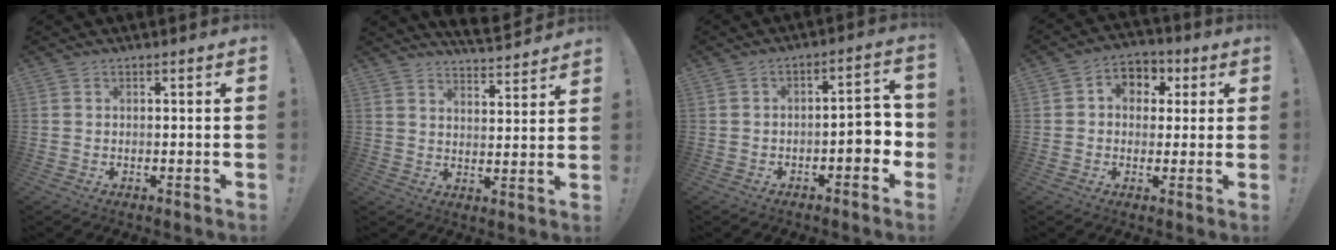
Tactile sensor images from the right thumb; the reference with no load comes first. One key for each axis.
{"total": 5.9, "fx": 5.6, "fy": 1.0, "fz": 1.5, "tx": -0.018, "ty": -0.055, "tz": 0.099}
{"total": 7.8, "fx": -2.3, "fy": 3.5, "fz": 6.6, "tx": -0.073, "ty": 0.006, "tz": -0.039}
{"total": 6.5, "fx": 0.5, "fy": 5.9, "fz": 2.8, "tx": -0.029, "ty": 0.005, "tz": 0.012}